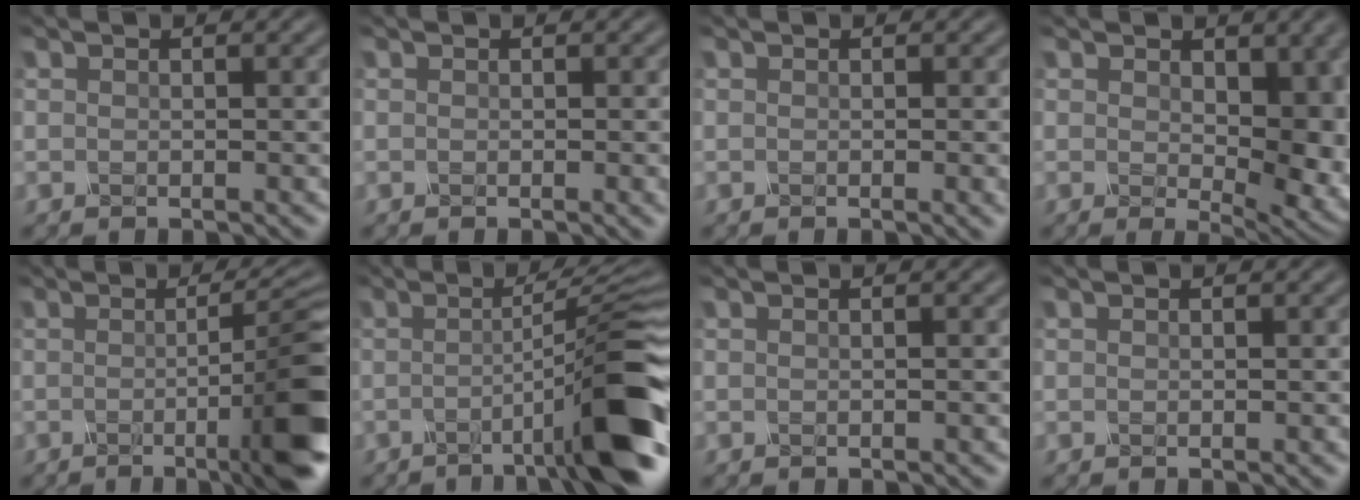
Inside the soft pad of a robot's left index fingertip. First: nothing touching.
{"total": 0.9, "force": [-0.1, 0.2, 0.9], "torque": [-0.010, -0.004, -0.001]}
{"total": 1.4, "force": [-0.2, 0.4, 1.3], "torque": [-0.014, -0.005, -0.001]}
{"total": 8.8, "force": [0.0, 5.4, 7.0], "torque": [-0.077, -0.015, 0.011]}
{"total": 9.8, "force": [-1.8, 2.2, 9.4], "torque": [-0.104, -0.004, -0.028]}
{"total": 10.4, "force": [-2.8, 1.4, 9.9], "torque": [-0.117, 0.011, -0.055]}
{"total": 0.0}
{"total": 0.0}